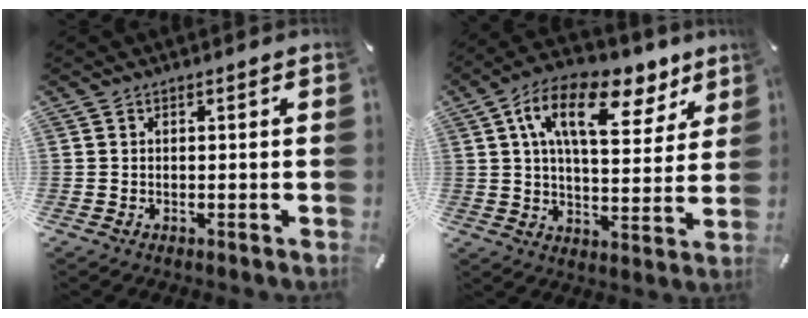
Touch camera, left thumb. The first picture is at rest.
{"total": 17.2, "force": [8.9, 8.6, 12.0], "torque": [-0.194, -0.039, 0.148]}